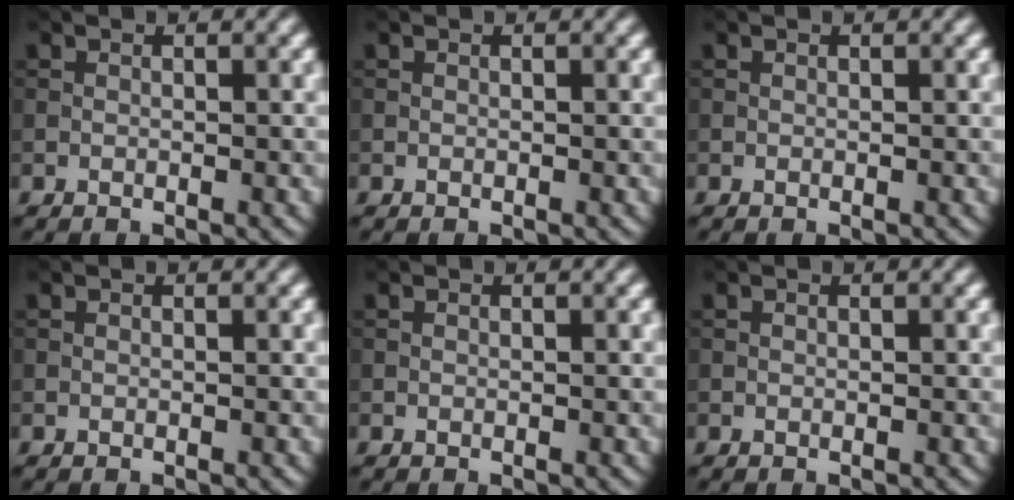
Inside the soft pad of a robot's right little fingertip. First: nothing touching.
{"total": 0.0}
{"total": 0.0}
{"total": 0.0}
{"total": 0.0}
{"total": 0.0}